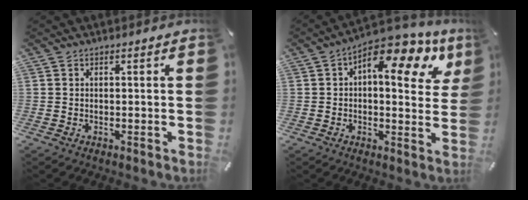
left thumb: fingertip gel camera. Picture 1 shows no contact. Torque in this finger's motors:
{"motor_torque": [0.45, 0.69, 1.01, 0.15, 0.03]}